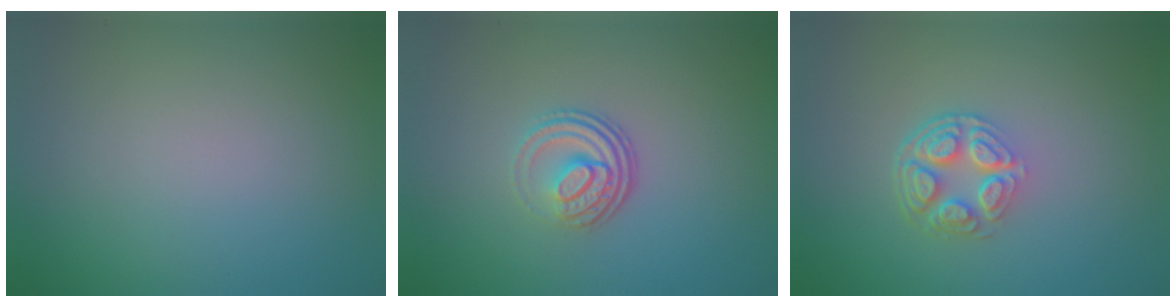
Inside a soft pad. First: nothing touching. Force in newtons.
{"total": 3.5, "press": 2.5, "slide": 2.5}
{"total": 4.4, "press": 3.2, "slide": 3.0}